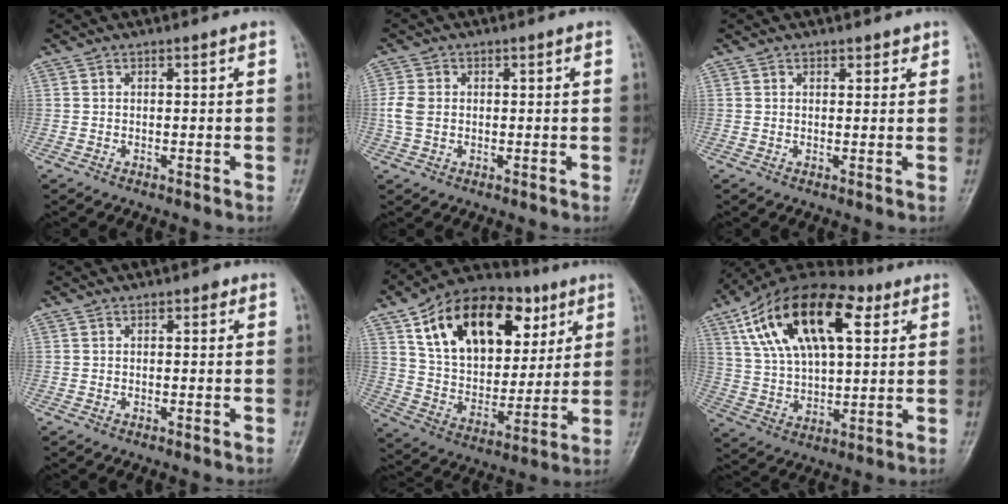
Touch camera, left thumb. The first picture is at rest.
{"total": 3.9, "force": [-0.1, 3.1, 2.4], "torque": [-0.053, 0.007, -0.003]}
{"total": 1.4, "force": [1.0, 1.0, 0.4], "torque": [0.011, -0.006, 0.010]}
{"total": 0.8, "force": [0.3, 0.6, 0.4], "torque": [0.004, 0.001, 0.000]}
{"total": 24.8, "force": [10.6, 15.4, 16.2], "torque": [-0.229, -0.012, 0.177]}
{"total": 23.1, "force": [9.2, 11.6, 17.7], "torque": [-0.292, 0.002, 0.158]}